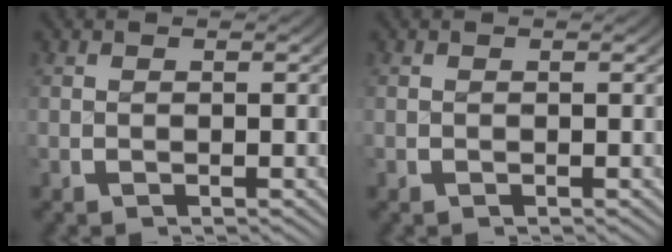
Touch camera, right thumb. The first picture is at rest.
{"total": 0.0}